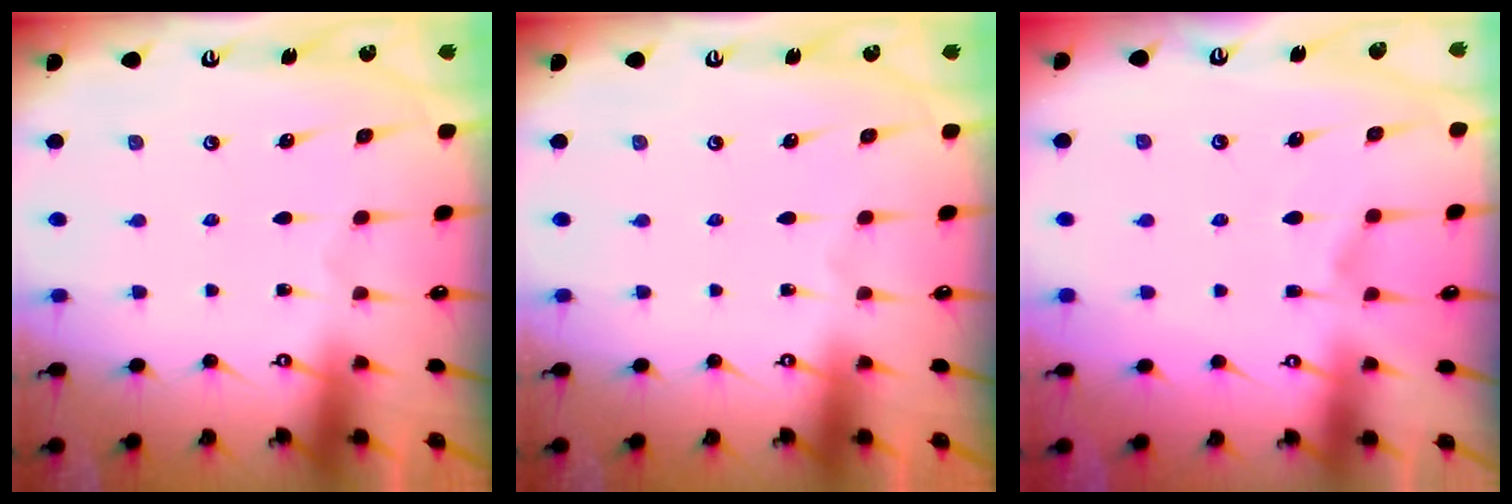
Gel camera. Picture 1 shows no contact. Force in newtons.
{"total": 0.0}
{"total": 1.6, "press": 0.8, "slide": 1.4}